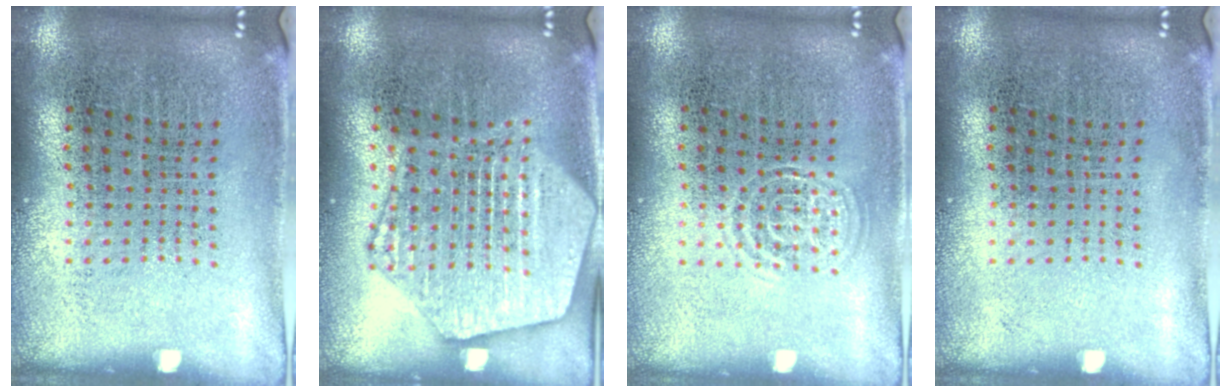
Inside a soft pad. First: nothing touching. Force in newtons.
{"total": 4.0, "press": 3.9, "slide": 0.5}
{"total": 1.6, "press": 1.5, "slide": 0.2}
{"total": 0.0}